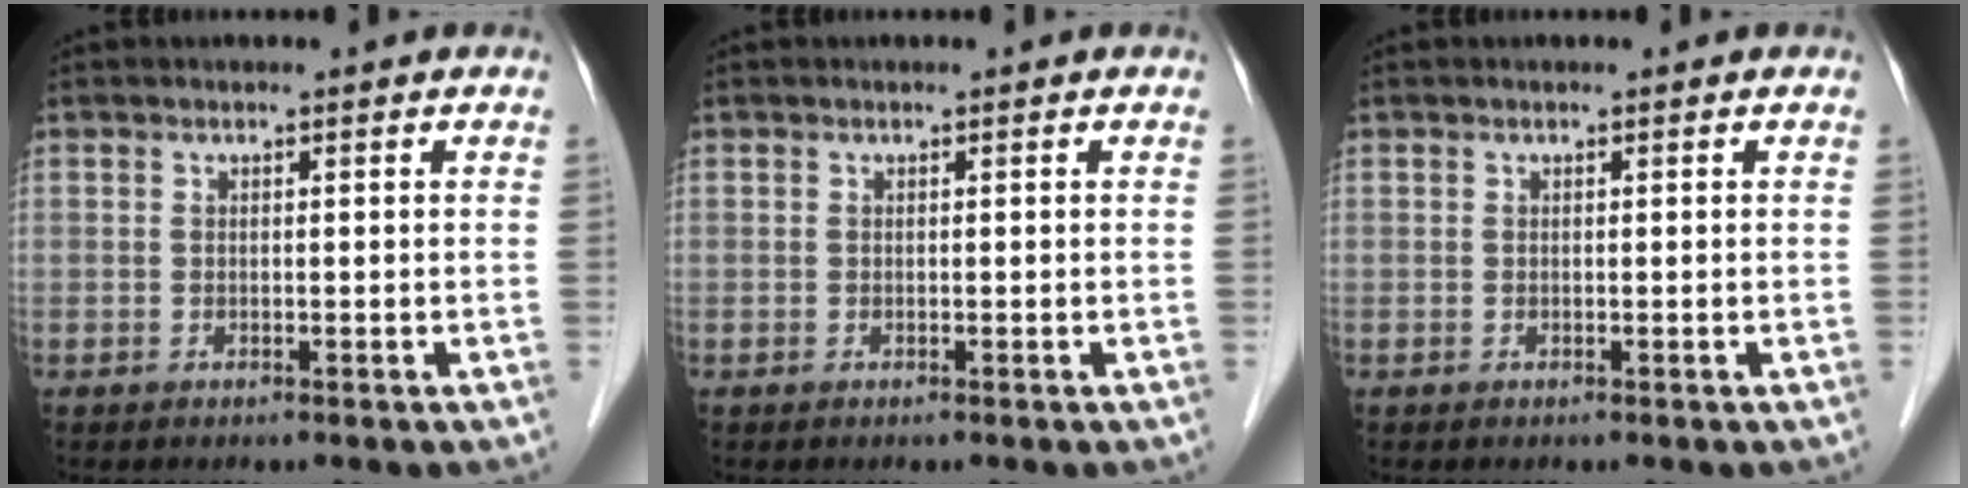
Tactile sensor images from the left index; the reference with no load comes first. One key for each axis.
{"total": 0.0}
{"total": 0.0}